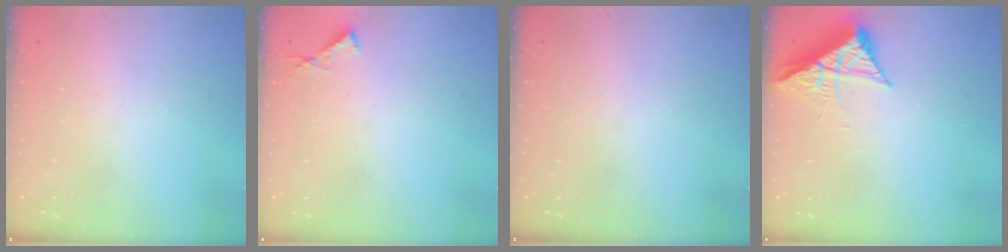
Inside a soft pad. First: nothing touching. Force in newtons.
{"total": 3.6, "press": 3.6, "slide": 0.3}
{"total": 0.0}
{"total": 8.9, "press": 8.9, "slide": 0.9}